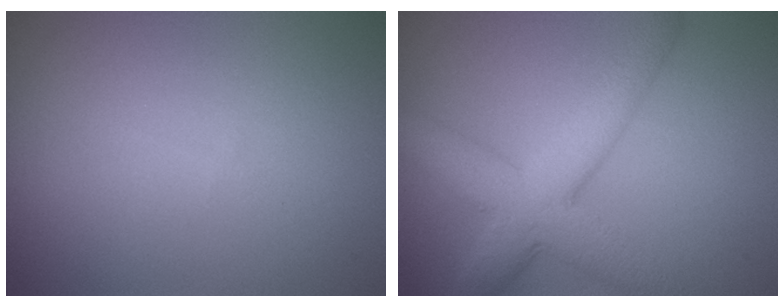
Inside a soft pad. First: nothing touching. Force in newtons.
{"total": 6.7, "press": 6.7, "slide": 0.1}